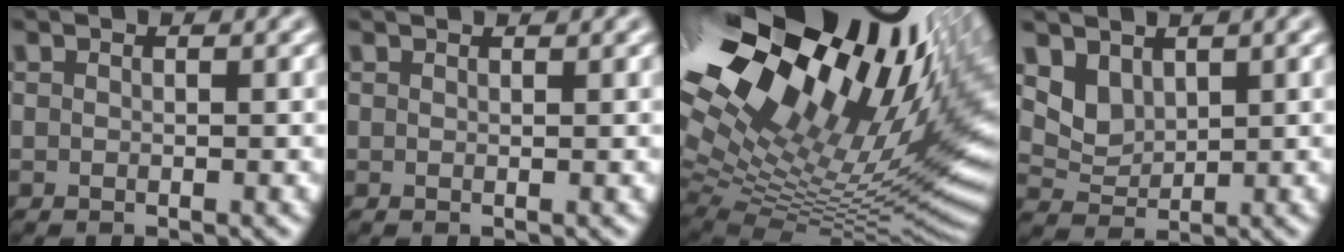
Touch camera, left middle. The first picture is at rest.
{"total": 0.8, "force": [0.8, 0.1, 0.2], "torque": [-0.007, -0.004, 0.005]}
{"total": 21.2, "force": [9.3, 9.2, 16.7], "torque": [-0.254, 0.035, 0.175]}
{"total": 2.8, "force": [1.9, 1.8, 1.0], "torque": [-0.030, -0.017, 0.048]}